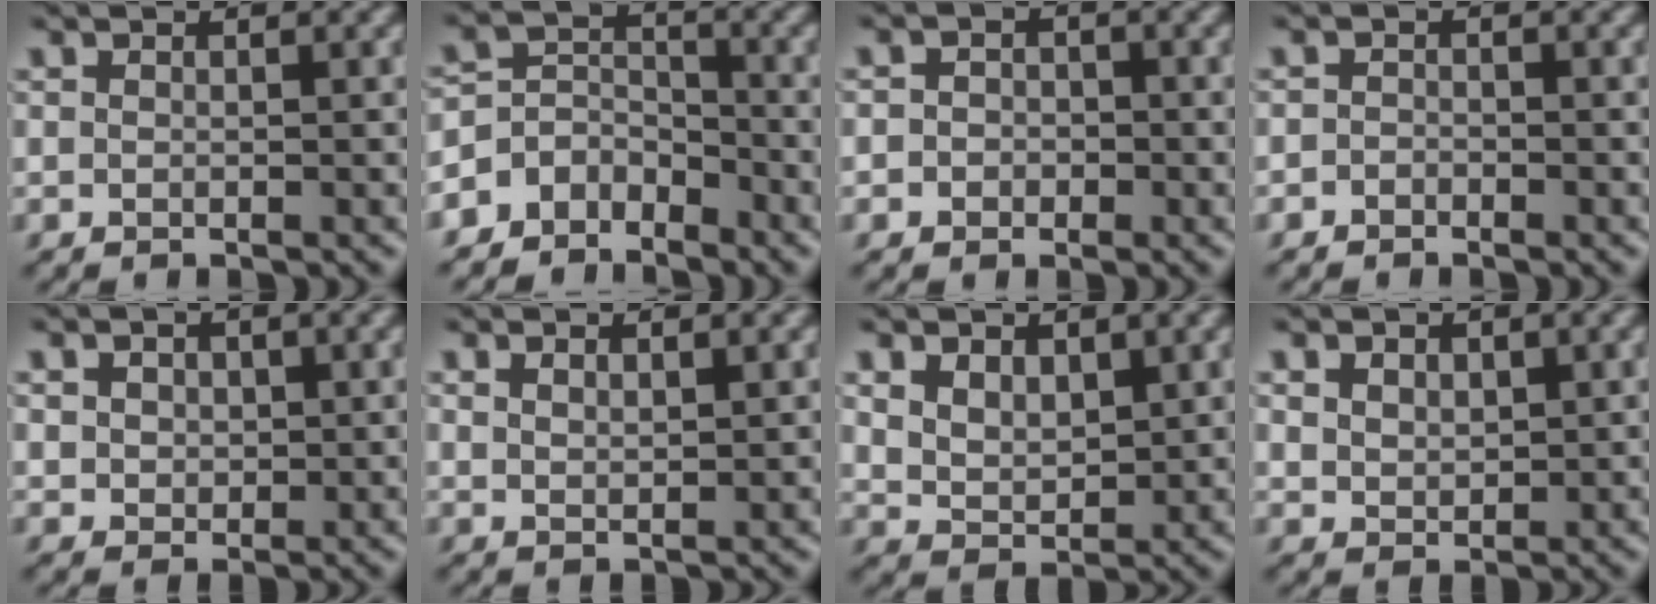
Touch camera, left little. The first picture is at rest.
{"total": 3.9, "force": [-3.1, 2.3, 0.5], "torque": [0.007, 0.017, -0.068]}
{"total": 2.4, "force": [-0.3, 2.2, 1.0], "torque": [0.008, 0.007, -0.033]}
{"total": 0.9, "force": [-0.7, 0.6, 0.1], "torque": [0.006, -0.001, -0.022]}
{"total": 2.7, "force": [1.0, 2.1, 1.4], "torque": [-0.042, 0.008, 0.018]}
{"total": 1.5, "force": [0.9, 0.5, 1.0], "torque": [-0.025, -0.002, 0.023]}
{"total": 3.7, "force": [1.6, 2.4, 2.3], "torque": [-0.047, -0.004, 0.024]}
{"total": 2.5, "force": [1.1, 1.8, 1.4], "torque": [-0.035, 0.002, 0.017]}